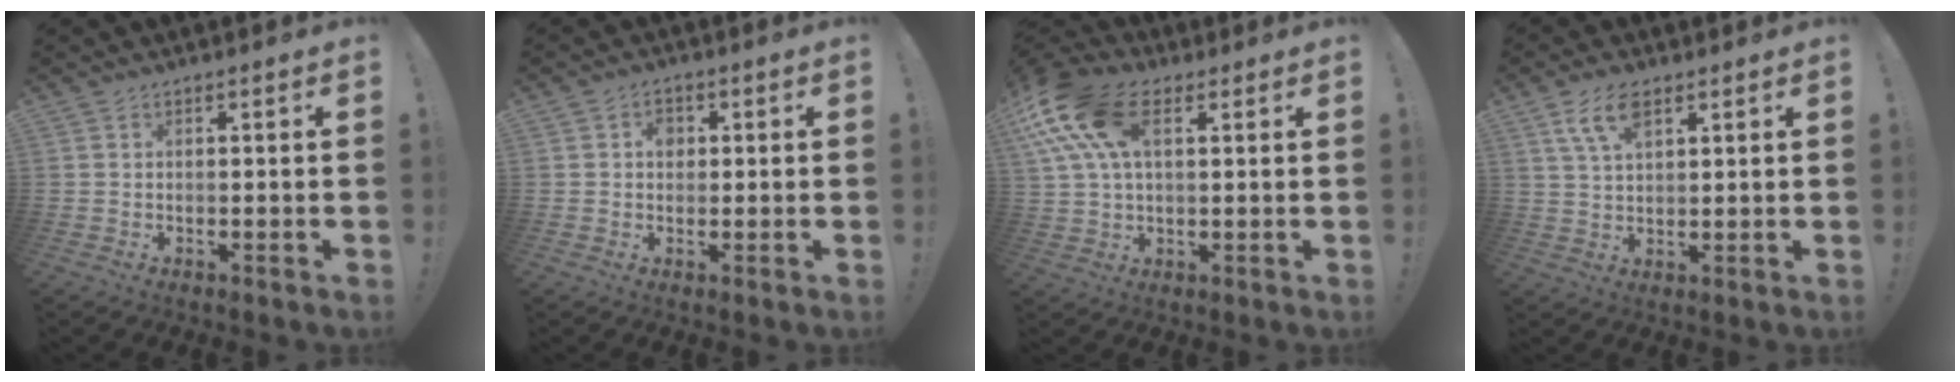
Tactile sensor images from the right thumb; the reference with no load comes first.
{"total": 3.2, "force": [0.6, 2.6, 1.8], "torque": [-0.015, -0.003, 0.006]}
{"total": 16.9, "force": [6.2, 10.0, 12.2], "torque": [-0.242, -0.008, 0.113]}
{"total": 7.9, "force": [4.2, 3.7, 5.6], "torque": [-0.098, -0.006, 0.078]}